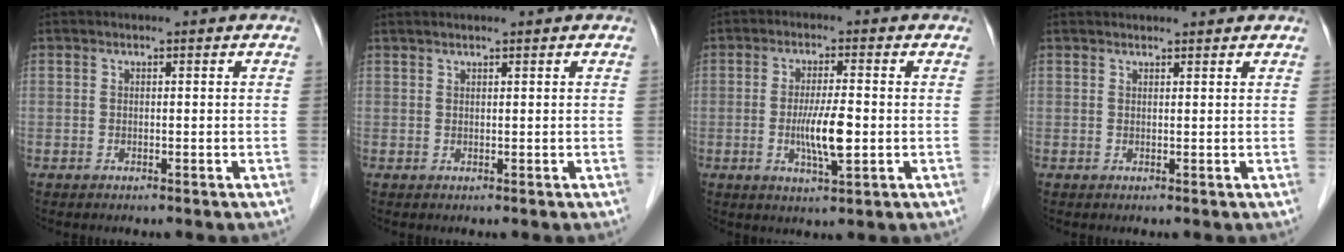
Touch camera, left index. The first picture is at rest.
{"total": 1.7, "force": [1.4, -0.1, 0.8], "torque": [-0.012, 0.019, 0.029]}
{"total": 6.1, "force": [-0.9, 0.6, 6.0], "torque": [-0.118, -0.012, -0.016]}
{"total": 4.4, "force": [4.3, 0.5, 1.1], "torque": [-0.012, 0.027, 0.049]}